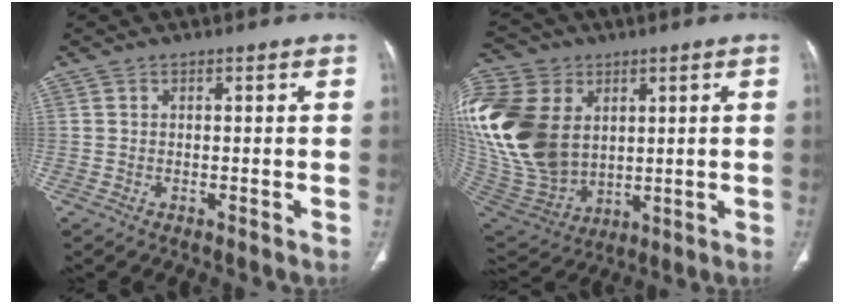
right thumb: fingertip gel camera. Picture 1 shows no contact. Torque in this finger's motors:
{"motor_torque": [-1.19, 2.64, 2.62, 0.15, 0.79]}